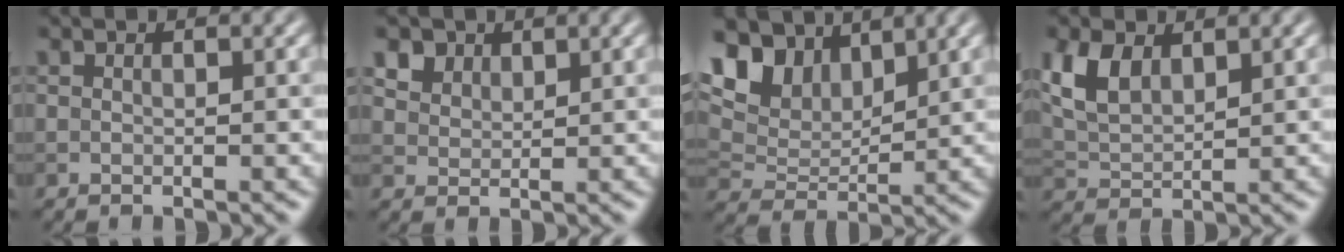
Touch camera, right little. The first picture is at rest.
{"total": 3.9, "force": [2.7, 2.4, 1.5], "torque": [-0.051, 0.000, 0.056]}
{"total": 8.8, "force": [5.2, 4.8, 5.2], "torque": [-0.120, 0.013, 0.092]}
{"total": 4.4, "force": [2.1, 2.5, 2.9], "torque": [-0.072, 0.003, 0.044]}